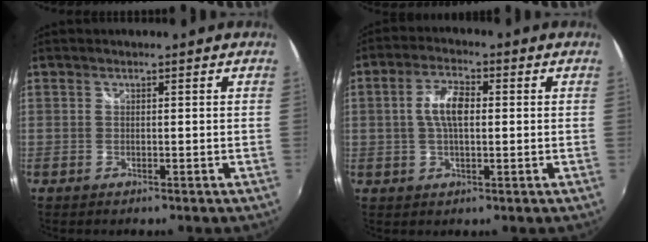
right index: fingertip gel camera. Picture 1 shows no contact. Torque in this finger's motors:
{"motor_torque": [0.23, -0.03, 0.17, 0.10]}